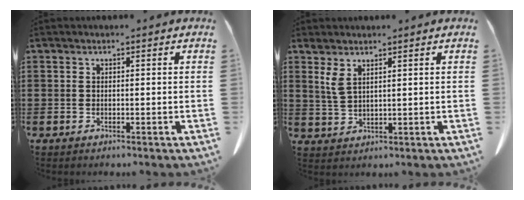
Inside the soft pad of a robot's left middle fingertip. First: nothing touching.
{"total": 3.0, "force": [1.9, 0.8, 2.2], "torque": [-0.057, 0.001, 0.033]}